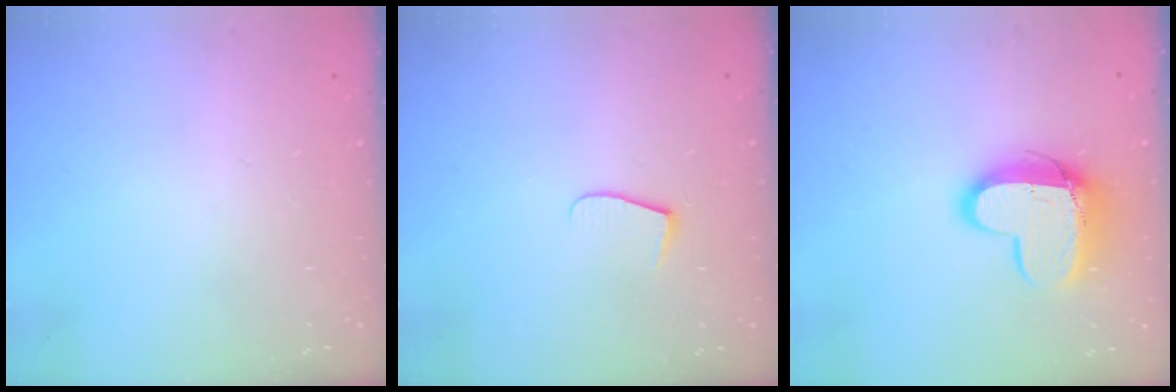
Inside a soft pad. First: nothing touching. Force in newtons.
{"total": 6.2, "press": 6.2, "slide": 0.4}
{"total": 13.2, "press": 13.2, "slide": 1.2}